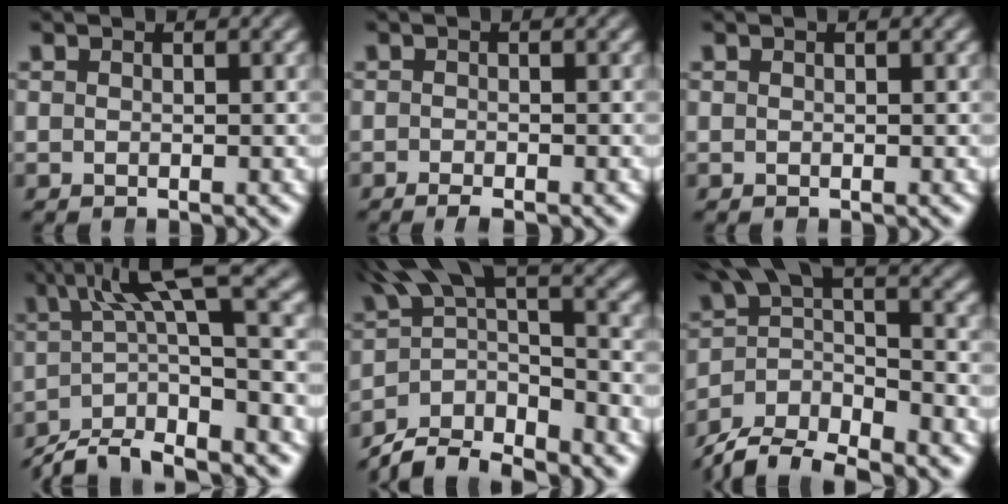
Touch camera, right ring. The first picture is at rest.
{"total": 1.3, "force": [-1.1, 0.2, 0.7], "torque": [-0.007, 0.003, -0.021]}
{"total": 0.0}
{"total": 8.3, "force": [-2.0, 4.8, 6.5], "torque": [-0.096, -0.003, -0.034]}
{"total": 8.0, "force": [-2.8, 5.0, 5.6], "torque": [-0.081, -0.016, -0.050]}
{"total": 8.9, "force": [-3.2, 6.4, 5.3], "torque": [-0.085, -0.016, -0.061]}